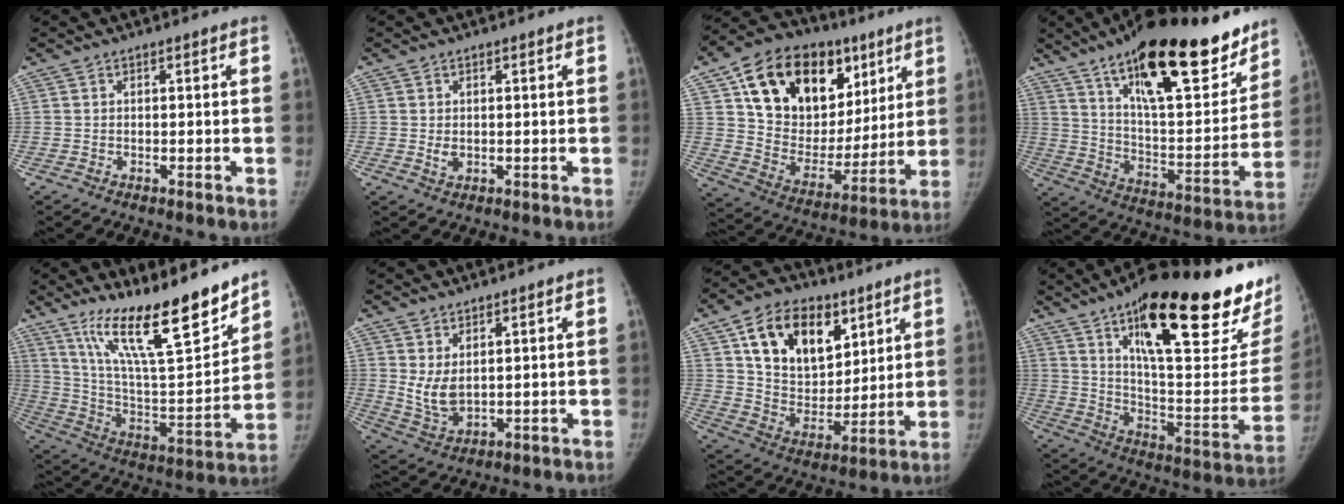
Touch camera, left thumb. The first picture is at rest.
{"total": 2.0, "force": [-0.1, 1.4, 1.3], "torque": [-0.015, -0.001, 0.002]}
{"total": 26.6, "force": [11.9, 17.7, 16.0], "torque": [-0.214, -0.001, 0.206]}
{"total": 28.6, "force": [18.7, 9.2, 19.5], "torque": [-0.255, -0.072, 0.293]}
{"total": 23.2, "force": [16.8, 4.6, 15.4], "torque": [-0.220, -0.093, 0.291]}
{"total": 6.0, "force": [1.7, 3.6, 4.4], "torque": [-0.073, -0.020, 0.048]}
{"total": 18.7, "force": [8.8, 12.2, 11.1], "torque": [-0.140, -0.038, 0.160]}
{"total": 35.6, "force": [20.9, 9.7, 27.1], "torque": [-0.317, -0.062, 0.321]}